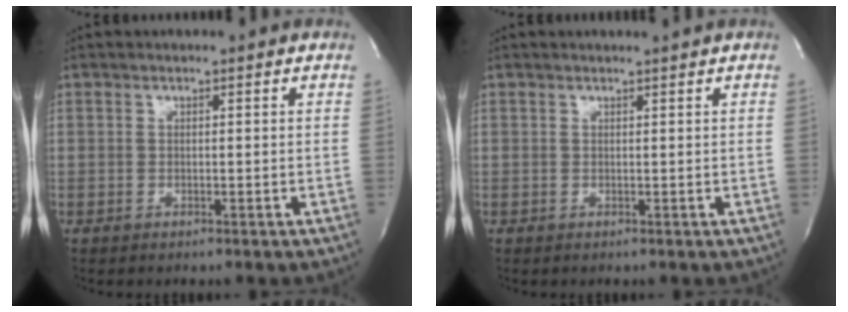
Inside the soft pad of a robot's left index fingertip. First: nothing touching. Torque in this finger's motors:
{"motor_torque": [-0.09, 0.10, -0.05, -0.03]}